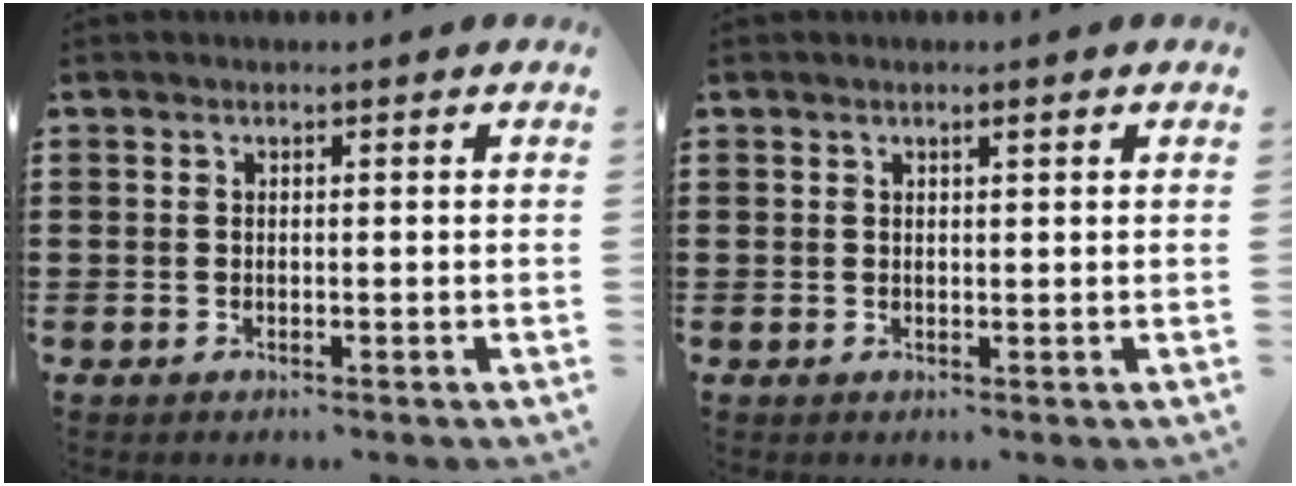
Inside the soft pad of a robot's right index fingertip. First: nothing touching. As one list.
[{"total": 0.8, "force": [0.4, 0.1, 0.7], "torque": [-0.013, 0.002, 0.007]}]